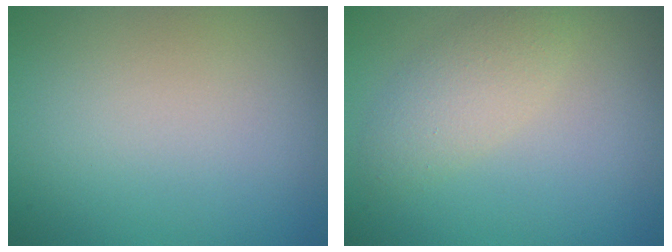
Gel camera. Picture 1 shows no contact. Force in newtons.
{"total": 2.8, "press": 2.8, "slide": 0.1}